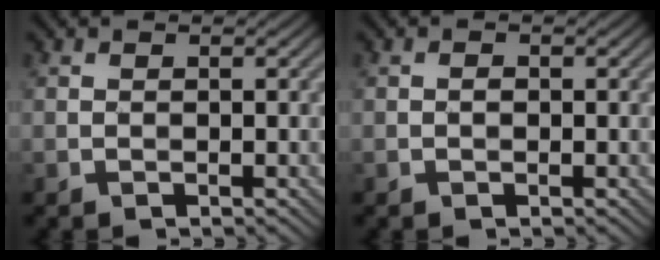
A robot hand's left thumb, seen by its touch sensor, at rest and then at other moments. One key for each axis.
{"total": 0.6, "fx": -0.2, "fy": 0.4, "fz": 0.5, "tx": -0.007, "ty": 0.001, "tz": -0.004}